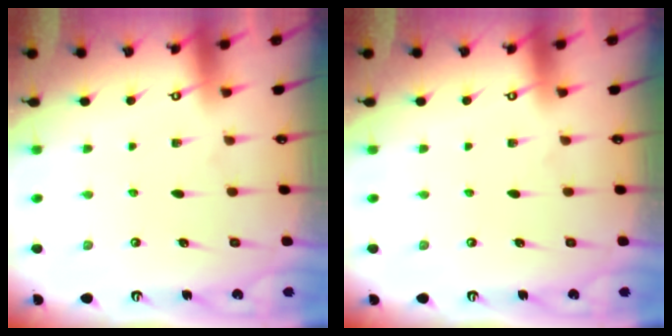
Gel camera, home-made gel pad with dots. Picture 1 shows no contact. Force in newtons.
{"total": 0.0}